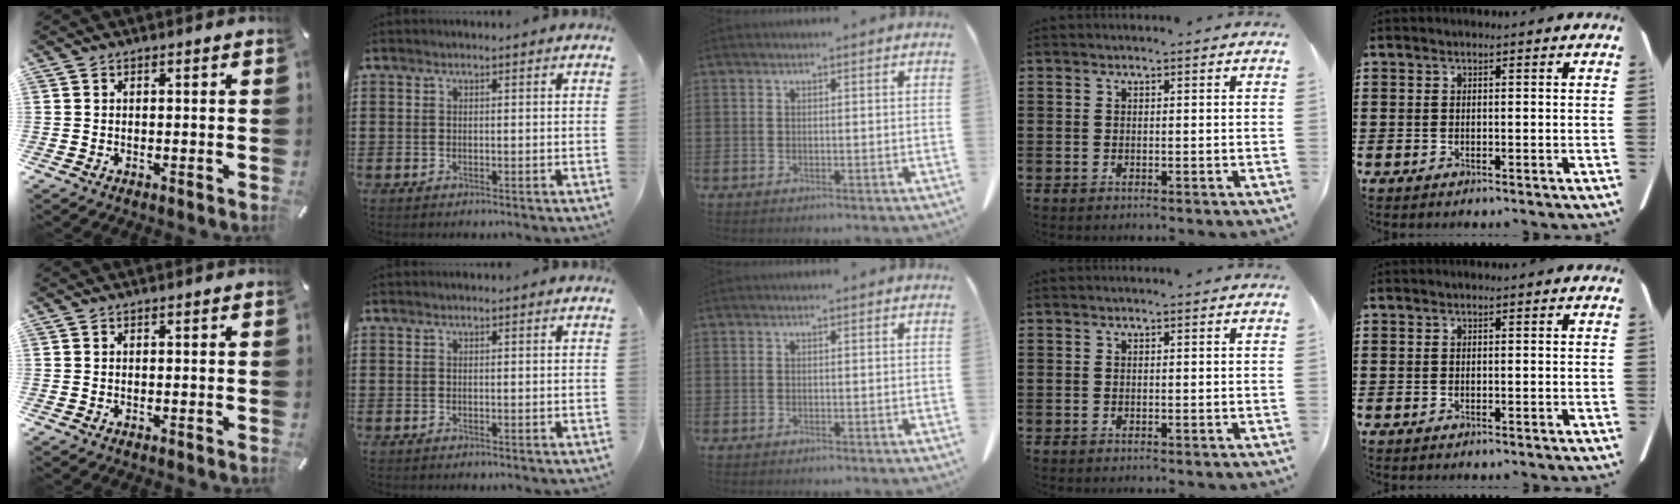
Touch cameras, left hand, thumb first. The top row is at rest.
{}